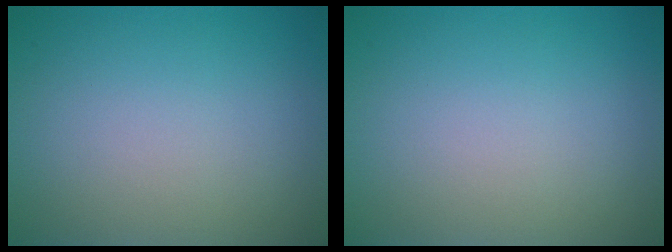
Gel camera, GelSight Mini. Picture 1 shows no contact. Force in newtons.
{"total": 0.0}